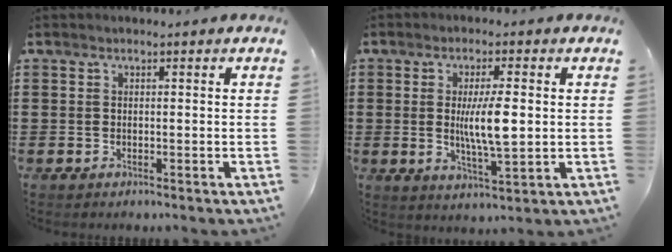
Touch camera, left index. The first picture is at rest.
{"total": 7.2, "force": [0.5, 1.8, 7.0], "torque": [-0.129, -0.002, 0.002]}